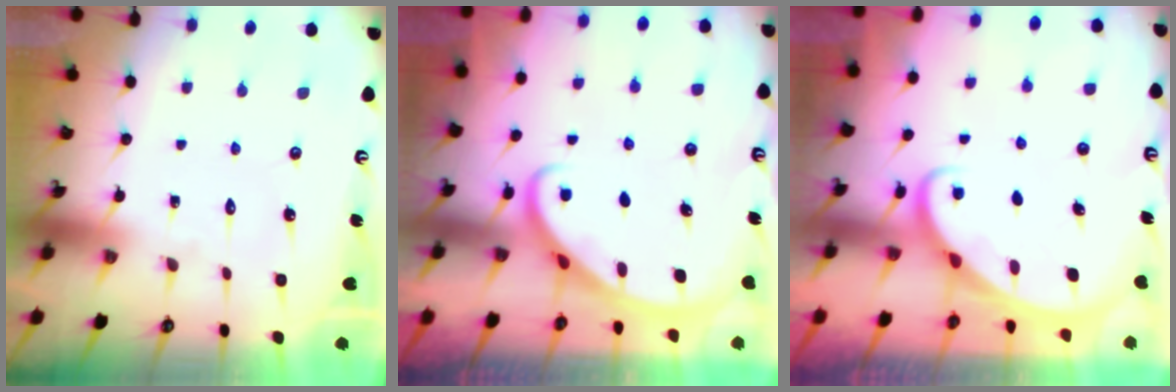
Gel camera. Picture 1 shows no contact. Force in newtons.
{"total": 2.6, "press": 2.6, "slide": 0.4}
{"total": 2.2, "press": 2.2, "slide": 0.0}